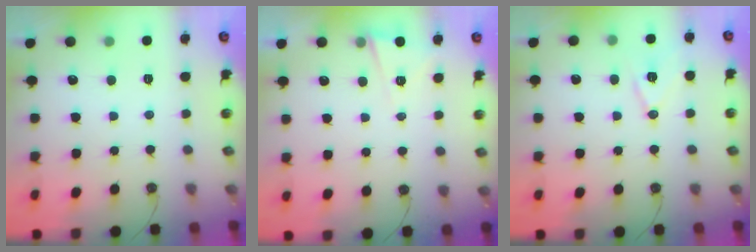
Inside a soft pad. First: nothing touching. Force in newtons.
{"total": 2.8, "press": 2.4, "slide": 1.4}
{"total": 9.2, "press": 8.5, "slide": 3.6}